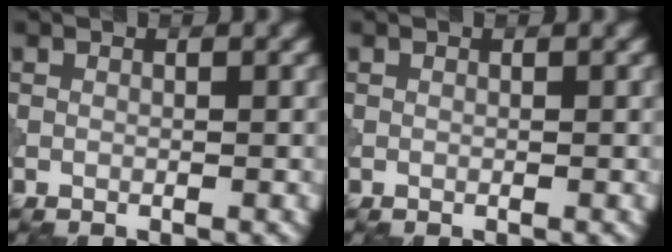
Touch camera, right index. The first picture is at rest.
{"total": 0.0}